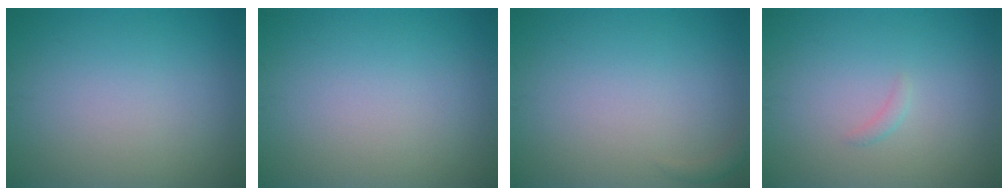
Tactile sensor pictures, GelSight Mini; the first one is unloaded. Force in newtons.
{"total": 0.0}
{"total": 0.7, "press": 0.7, "slide": 0.1}
{"total": 0.6, "press": 0.6, "slide": 0.1}